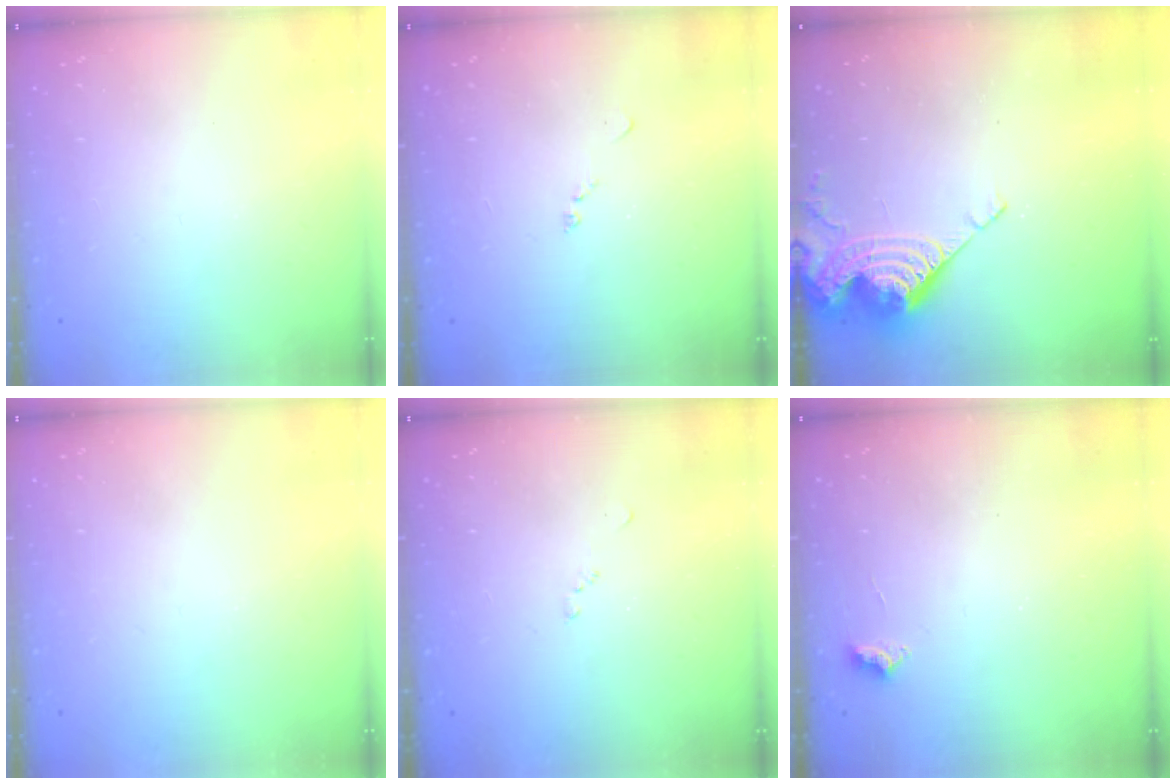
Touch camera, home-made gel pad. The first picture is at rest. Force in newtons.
{"total": 8.4, "press": 8.3, "slide": 0.9}
{"total": 11.9, "press": 11.9, "slide": 0.8}
{"total": 0.0}
{"total": 8.0, "press": 7.9, "slide": 1.0}
{"total": 2.4, "press": 2.4, "slide": 0.4}